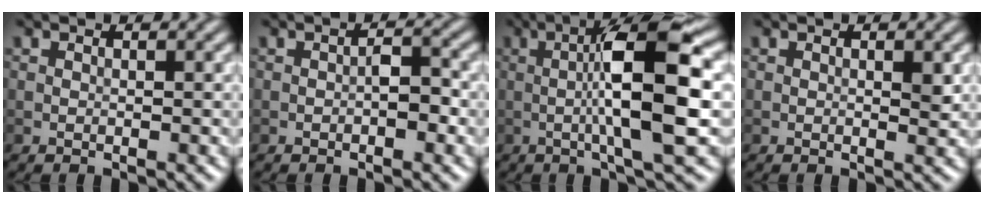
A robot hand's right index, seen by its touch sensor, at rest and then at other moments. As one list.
[{"total": 1.9, "force": [-0.6, 0.7, 1.6], "torque": [-0.023, 0.006, -0.011]}, {"total": 9.5, "force": [-0.3, 1.6, 9.4], "torque": [-0.147, 0.013, -0.009]}, {"total": 1.1, "force": [0.0, 0.2, 1.1], "torque": [-0.017, -0.003, 0.000]}]